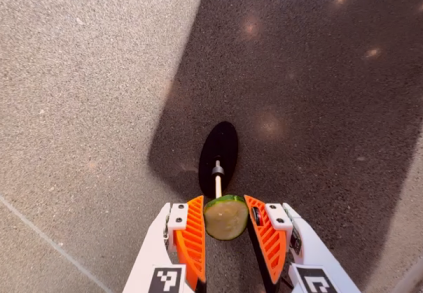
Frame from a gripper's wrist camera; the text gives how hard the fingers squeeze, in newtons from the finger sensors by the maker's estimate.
{"total": 8.2, "left": 7.8, "right": 8.5}